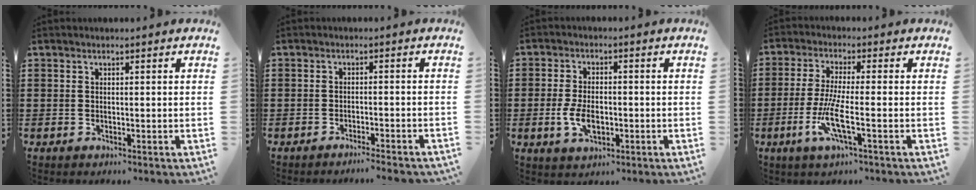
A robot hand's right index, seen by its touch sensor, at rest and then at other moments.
{"total": 2.0, "force": [-1.8, -0.4, 0.7], "torque": [-0.014, -0.003, -0.034]}
{"total": 5.1, "force": [-1.2, 2.6, 4.2], "torque": [-0.096, -0.006, -0.024]}
{"total": 7.0, "force": [-2.3, 0.8, 6.5], "torque": [-0.151, -0.019, -0.053]}